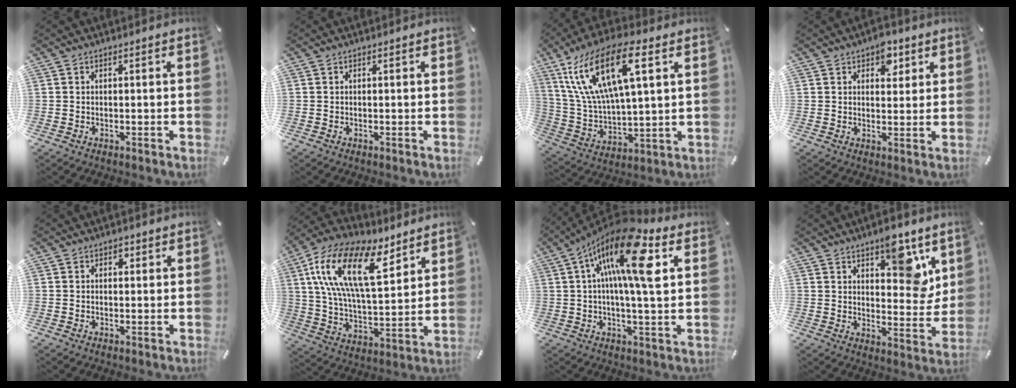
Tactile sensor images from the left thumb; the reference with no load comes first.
{"total": 0.0}
{"total": 20.4, "force": [9.3, 8.1, 16.3], "torque": [-0.362, -0.017, 0.152]}
{"total": 5.7, "force": [3.3, 3.5, 3.0], "torque": [-0.020, -0.011, 0.050]}
{"total": 1.3, "force": [0.7, 1.0, 0.5], "torque": [-0.003, 0.000, 0.010]}
{"total": 20.7, "force": [10.7, 9.6, 14.9], "torque": [-0.321, -0.037, 0.183]}
{"total": 18.5, "force": [5.9, 4.4, 17.0], "torque": [-0.298, -0.013, 0.081]}
{"total": 12.4, "force": [7.5, 6.1, 7.8], "torque": [-0.074, -0.053, 0.124]}